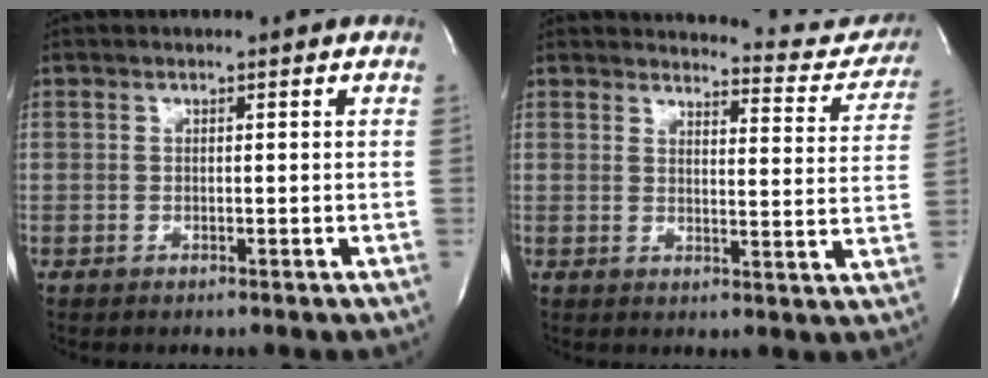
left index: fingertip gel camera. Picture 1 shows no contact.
{"total": 13.3, "force": [13.0, 2.5, 1.0], "torque": [0.019, -0.067, 0.123]}